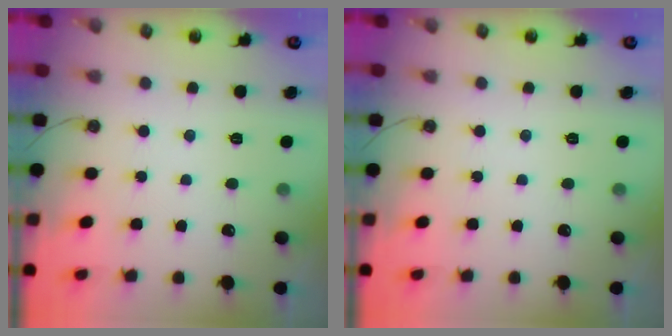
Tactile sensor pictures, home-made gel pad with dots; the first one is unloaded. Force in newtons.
{"total": 0.0}